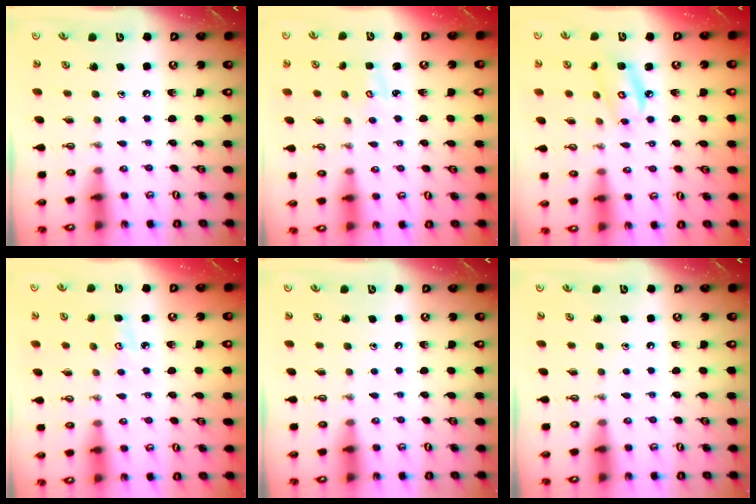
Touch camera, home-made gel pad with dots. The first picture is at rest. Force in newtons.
{"total": 2.0, "press": 2.0, "slide": 0.1}
{"total": 7.2, "press": 7.1, "slide": 0.5}
{"total": 3.9, "press": 3.9, "slide": 0.3}
{"total": 0.0}
{"total": 0.0}